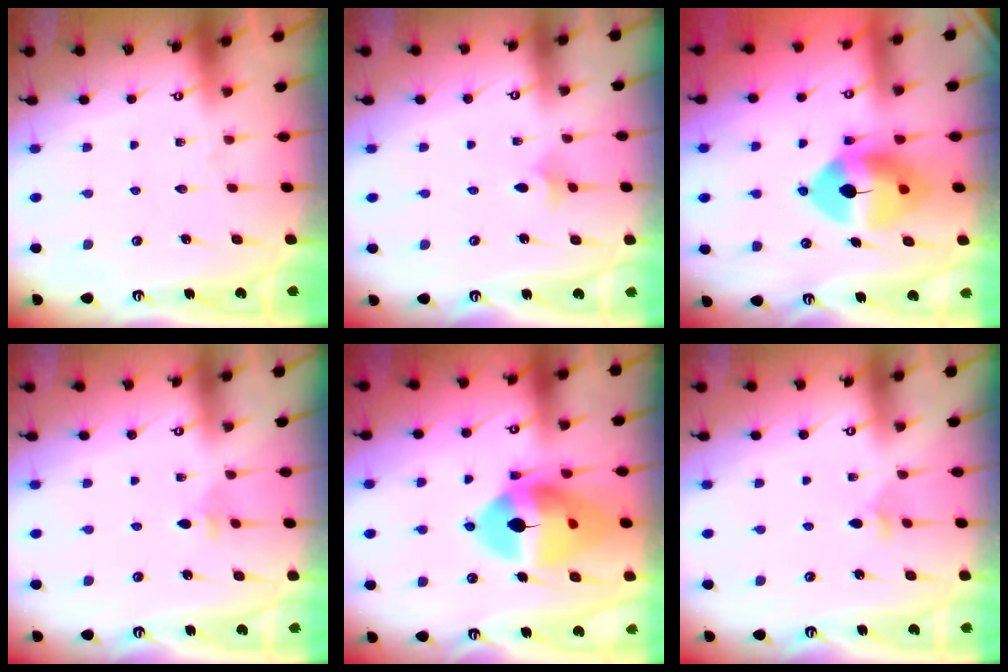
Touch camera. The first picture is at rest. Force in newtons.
{"total": 3.5, "press": 3.4, "slide": 0.7}
{"total": 12.6, "press": 12.4, "slide": 2.3}
{"total": 2.9, "press": 2.8, "slide": 0.8}
{"total": 18.1, "press": 17.9, "slide": 2.2}
{"total": 3.9, "press": 3.8, "slide": 0.9}